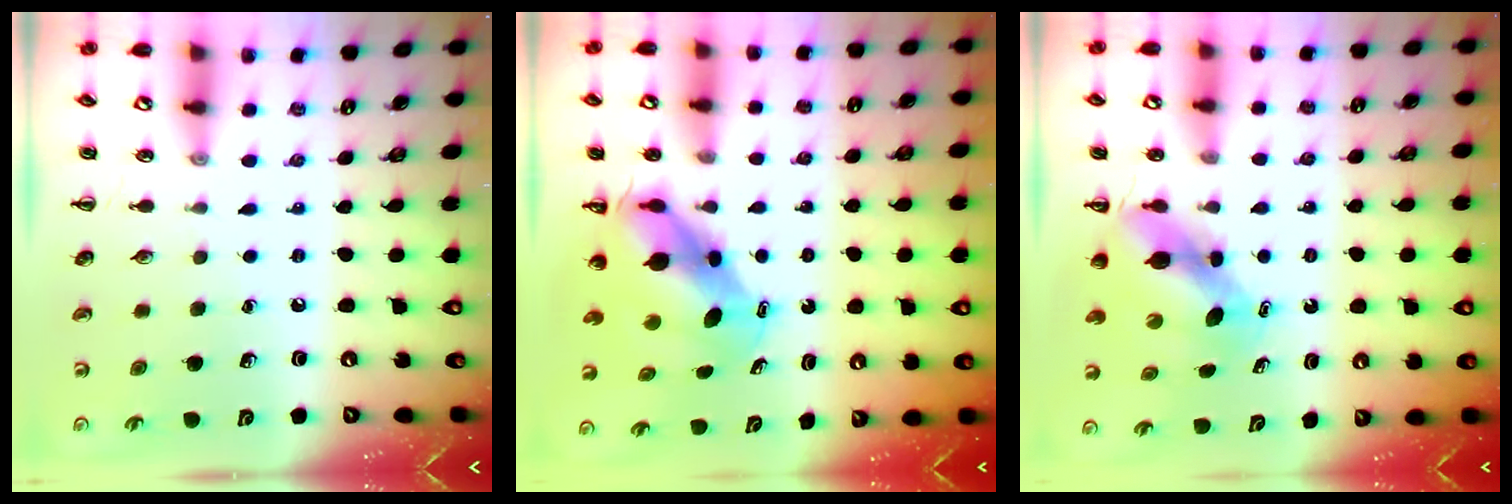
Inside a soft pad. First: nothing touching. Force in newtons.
{"total": 6.9, "press": 6.6, "slide": 2.0}
{"total": 6.2, "press": 6.2, "slide": 0.9}